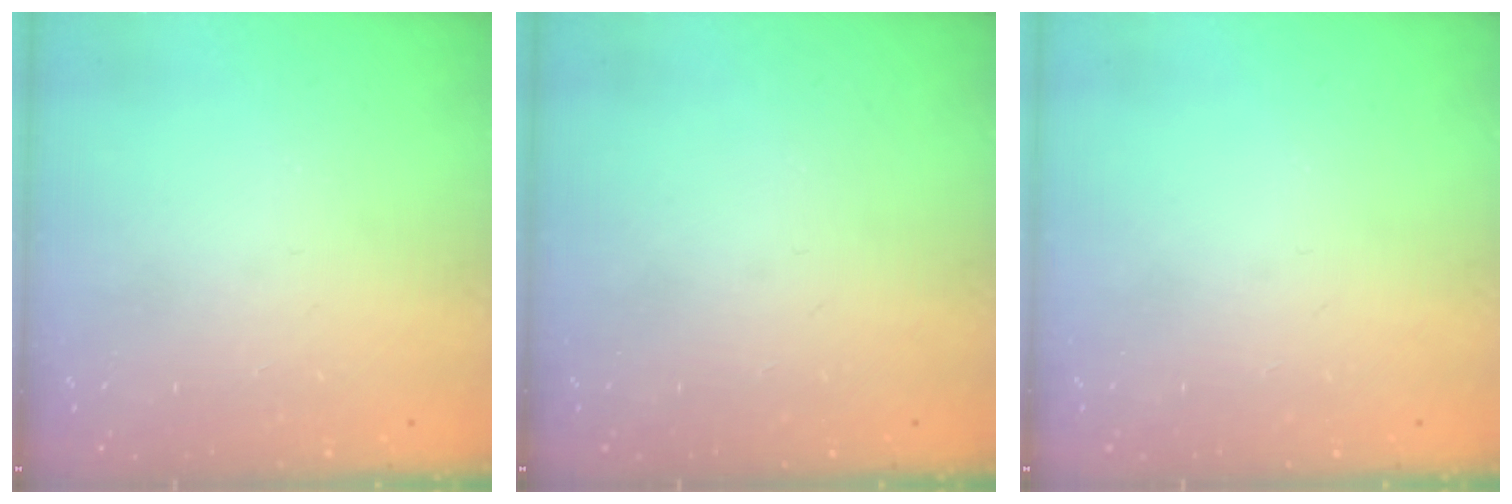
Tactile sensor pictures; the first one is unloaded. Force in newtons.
{"total": 0.0}
{"total": 0.0}